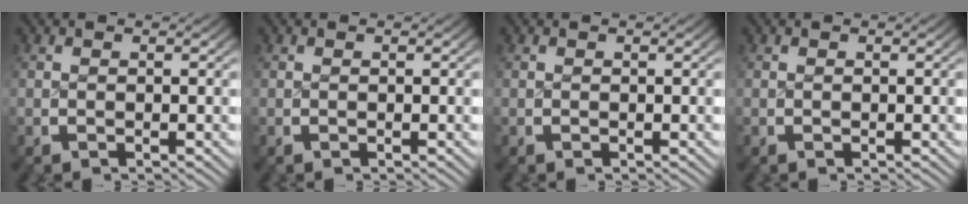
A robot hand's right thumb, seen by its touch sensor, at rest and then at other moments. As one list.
[{"total": 0.0}, {"total": 0.0}, {"total": 0.0}]